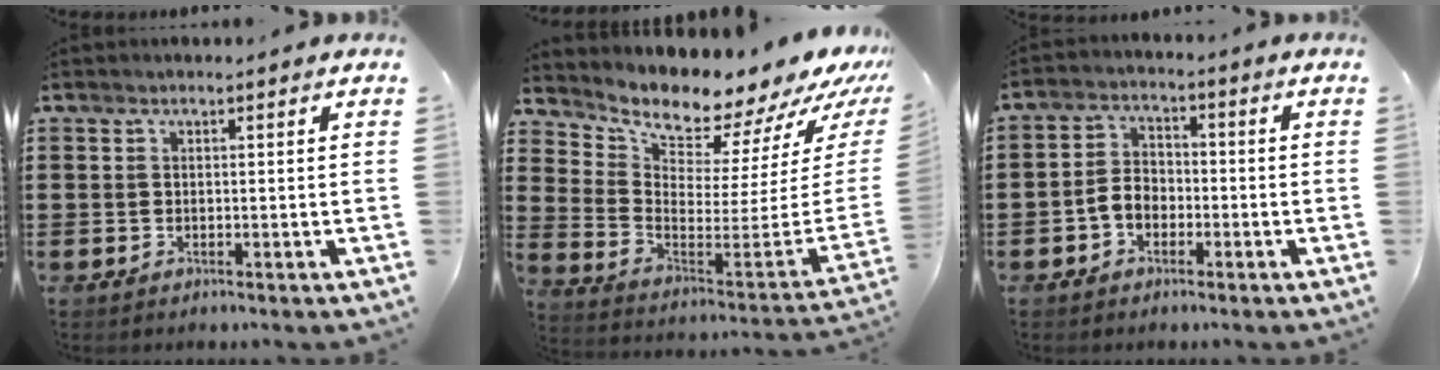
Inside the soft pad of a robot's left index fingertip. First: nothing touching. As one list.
[{"total": 7.5, "force": [7.2, 0.9, 1.7], "torque": [-0.055, -0.091, 0.116]}, {"total": 4.0, "force": [-1.9, 2.8, 2.1], "torque": [-0.056, 0.006, -0.043]}]